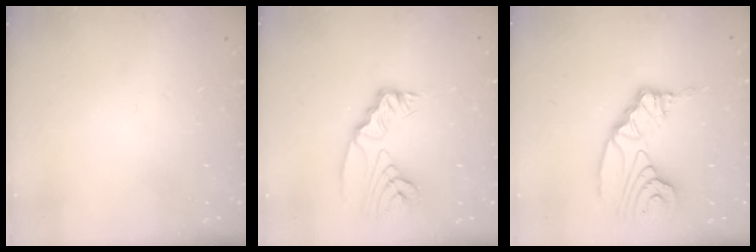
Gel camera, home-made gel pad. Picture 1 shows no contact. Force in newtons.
{"total": 10.1, "press": 10.1, "slide": 1.0}
{"total": 13.7, "press": 13.6, "slide": 1.6}